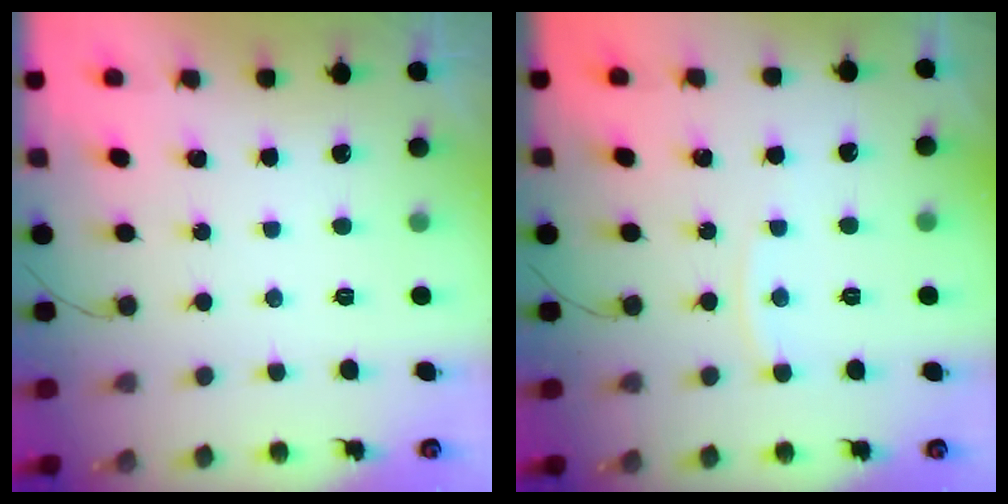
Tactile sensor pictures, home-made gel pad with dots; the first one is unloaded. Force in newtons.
{"total": 2.7, "press": 2.7, "slide": 0.4}